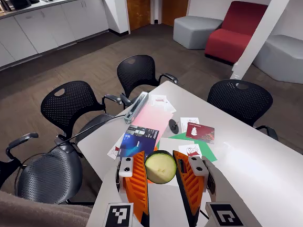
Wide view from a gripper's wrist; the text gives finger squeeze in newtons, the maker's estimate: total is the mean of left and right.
{"total": 11.1, "left": 11.1, "right": 11.1}